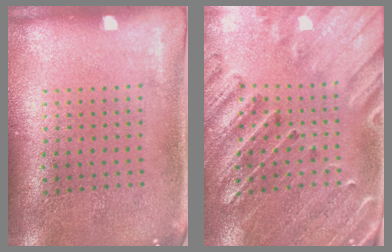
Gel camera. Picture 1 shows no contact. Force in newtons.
{"total": 2.8, "press": 2.7, "slide": 0.8}